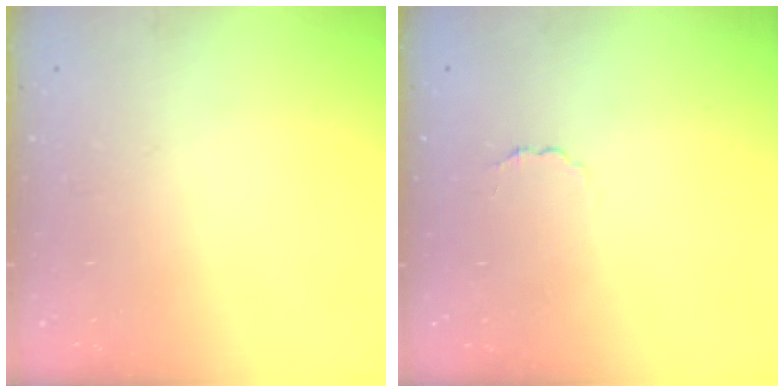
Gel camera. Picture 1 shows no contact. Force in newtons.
{"total": 1.7, "press": 1.7, "slide": 0.5}